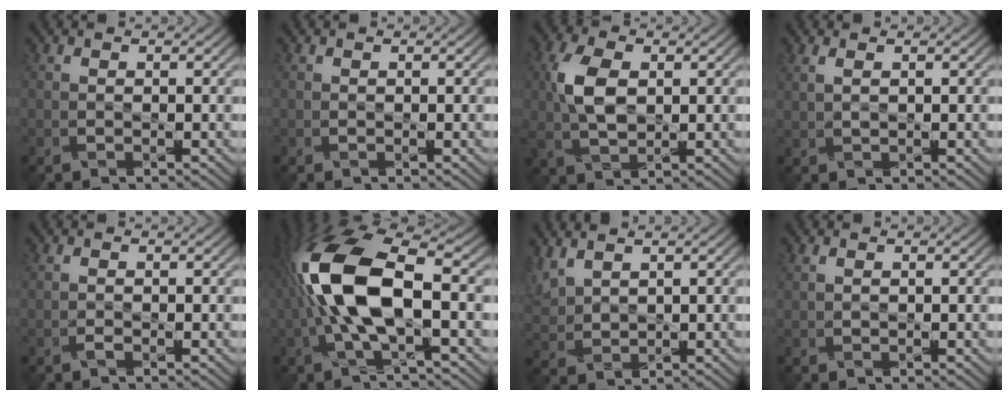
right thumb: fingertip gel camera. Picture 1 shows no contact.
{"total": 0.0}
{"total": 6.4, "force": [1.1, 3.6, 5.2], "torque": [-0.124, 0.007, 0.020]}
{"total": 1.4, "force": [0.7, 0.3, 1.1], "torque": [-0.033, 0.001, 0.018]}
{"total": 0.7, "force": [-0.3, 0.1, 0.6], "torque": [-0.015, 0.001, -0.005]}
{"total": 13.6, "force": [-0.5, 5.3, 12.5], "torque": [-0.298, 0.013, -0.016]}
{"total": 4.5, "force": [3.0, 2.0, 2.6], "torque": [-0.077, 0.009, 0.067]}
{"total": 0.8, "force": [0.4, 0.2, 0.6], "torque": [-0.018, 0.003, 0.011]}